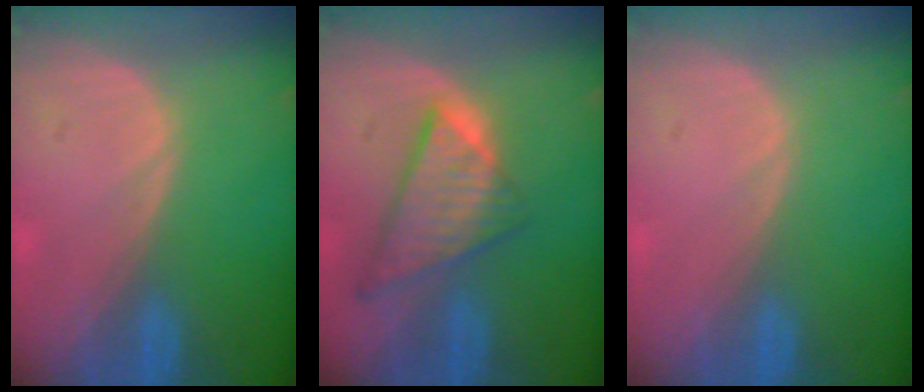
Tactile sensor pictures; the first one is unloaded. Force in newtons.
{"total": 8.5, "press": 7.3, "slide": 4.5}
{"total": 0.0}